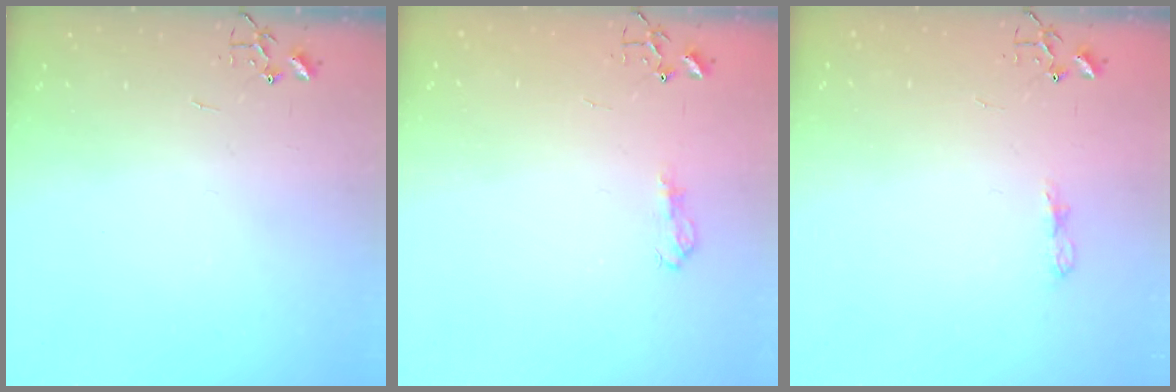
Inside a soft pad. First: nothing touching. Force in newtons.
{"total": 7.9, "press": 7.8, "slide": 0.8}
{"total": 6.2, "press": 6.2, "slide": 0.8}